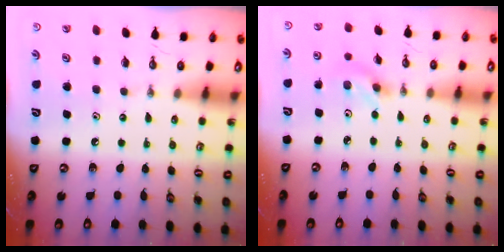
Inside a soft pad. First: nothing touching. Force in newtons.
{"total": 3.7, "press": 3.4, "slide": 1.4}